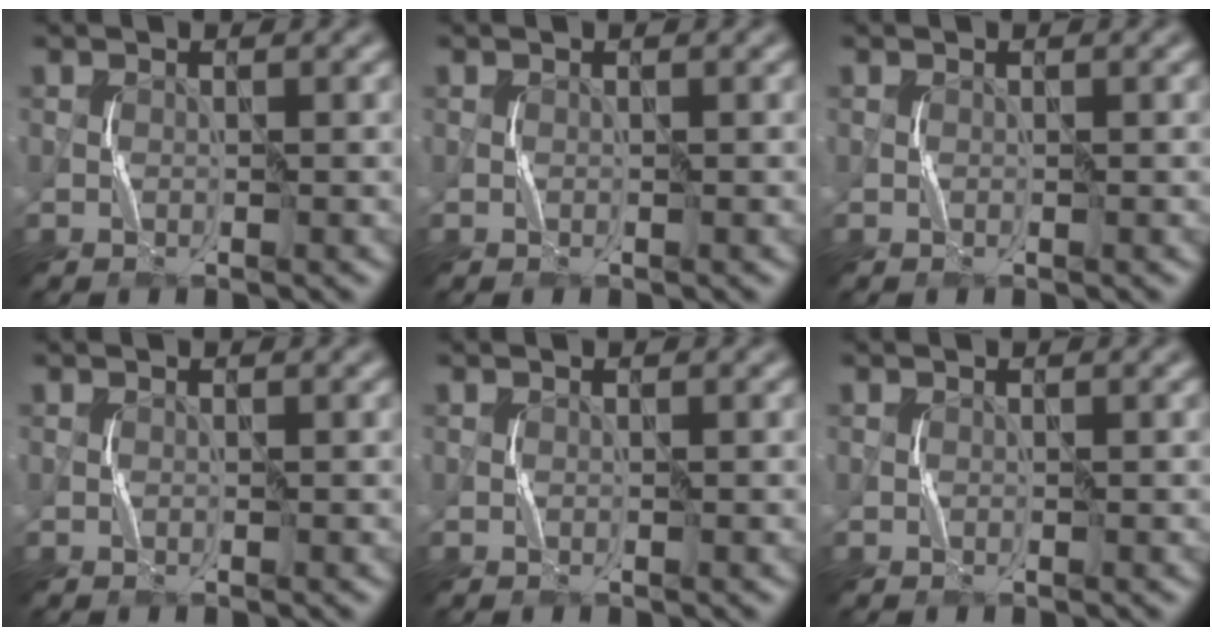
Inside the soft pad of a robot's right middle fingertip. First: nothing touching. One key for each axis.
{"total": 0.0}
{"total": 0.0}
{"total": 0.0}
{"total": 0.0}
{"total": 0.0}